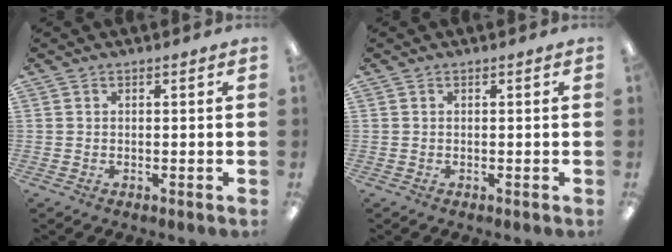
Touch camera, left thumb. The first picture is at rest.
{"total": 0.0}